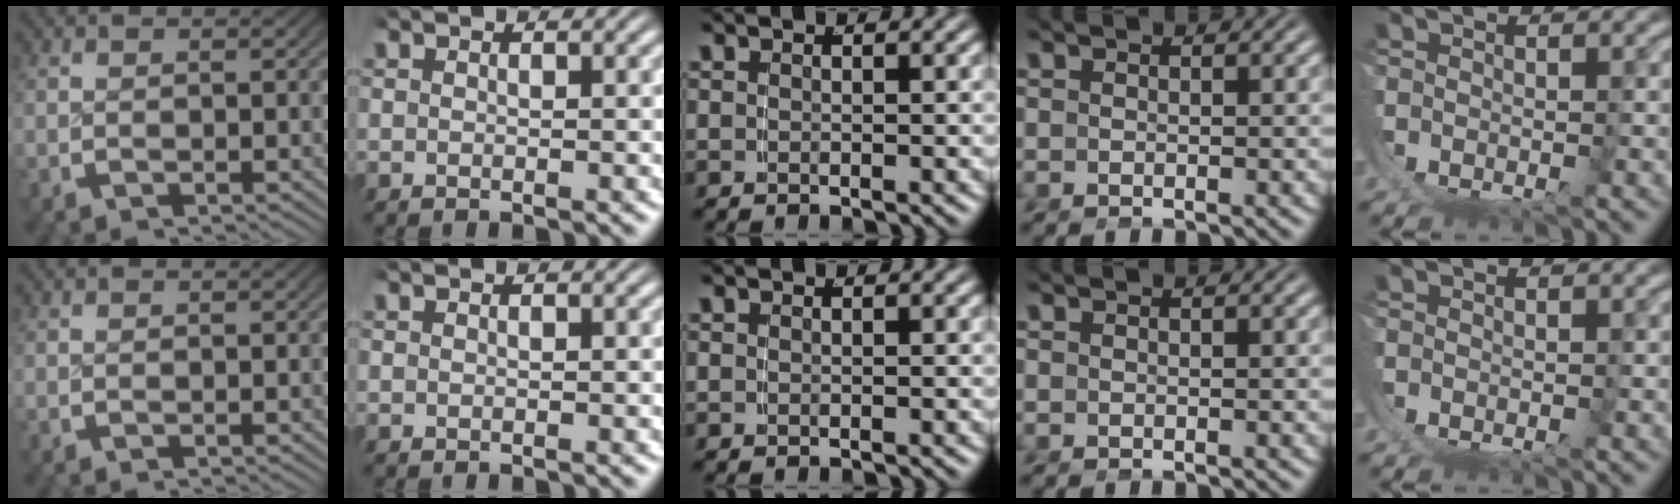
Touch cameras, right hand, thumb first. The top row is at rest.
{}